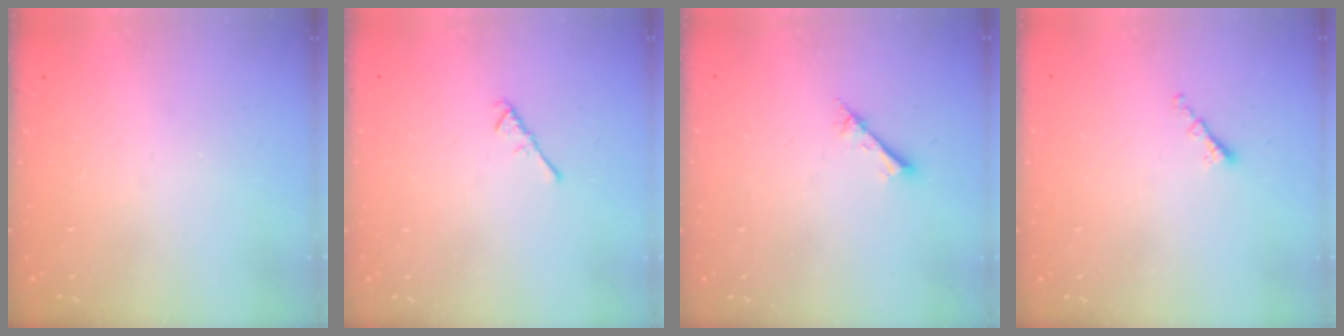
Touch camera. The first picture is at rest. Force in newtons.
{"total": 2.6, "press": 2.6, "slide": 0.6}
{"total": 2.4, "press": 2.4, "slide": 0.3}
{"total": 1.4, "press": 1.3, "slide": 0.5}